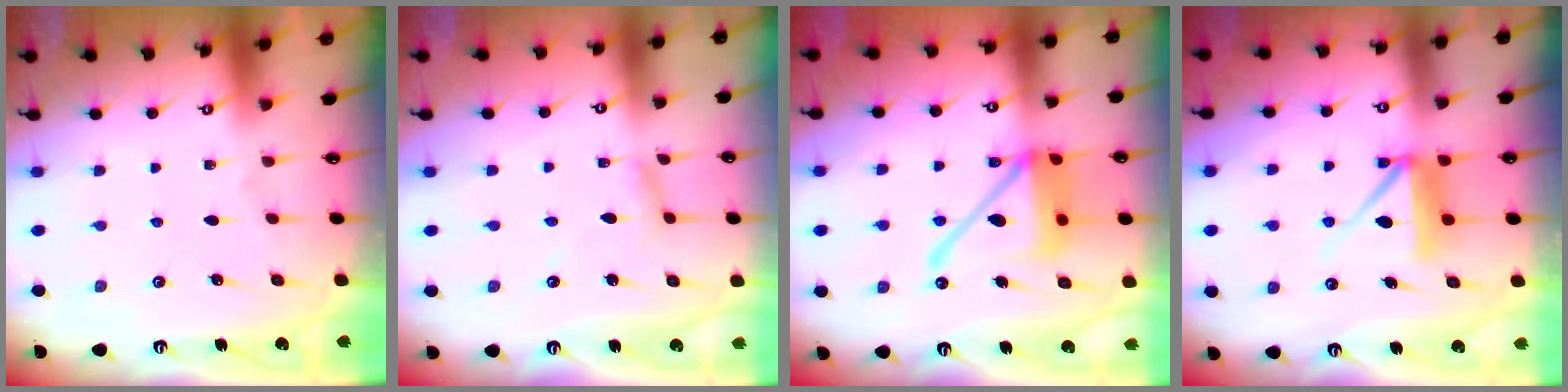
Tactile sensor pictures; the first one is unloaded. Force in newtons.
{"total": 4.1, "press": 4.1, "slide": 0.3}
{"total": 16.4, "press": 16.3, "slide": 1.9}
{"total": 8.8, "press": 8.8, "slide": 0.9}